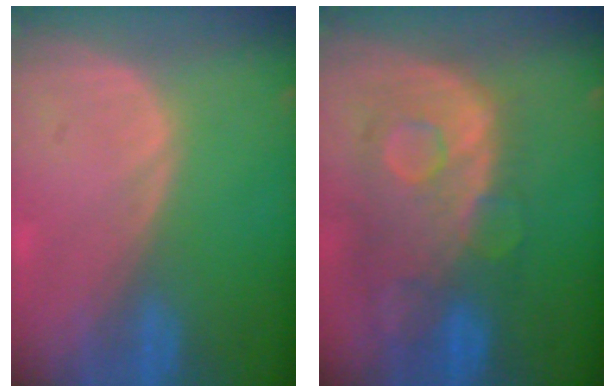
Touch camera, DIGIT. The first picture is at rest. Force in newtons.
{"total": 11.2, "press": 9.7, "slide": 5.5}